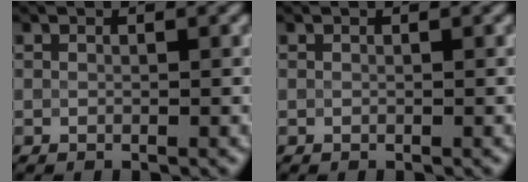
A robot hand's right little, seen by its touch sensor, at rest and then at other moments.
{"total": 0.0}